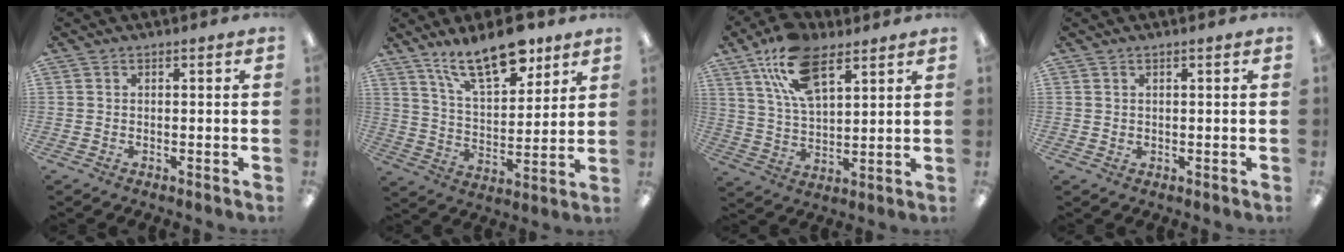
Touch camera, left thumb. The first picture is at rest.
{"total": 17.1, "force": [11.9, 6.9, 10.2], "torque": [-0.156, -0.065, 0.201]}
{"total": 15.2, "force": [8.9, 7.6, 9.8], "torque": [-0.179, -0.018, 0.163]}
{"total": 0.7, "force": [0.5, 0.3, 0.3], "torque": [-0.007, 0.001, 0.009]}